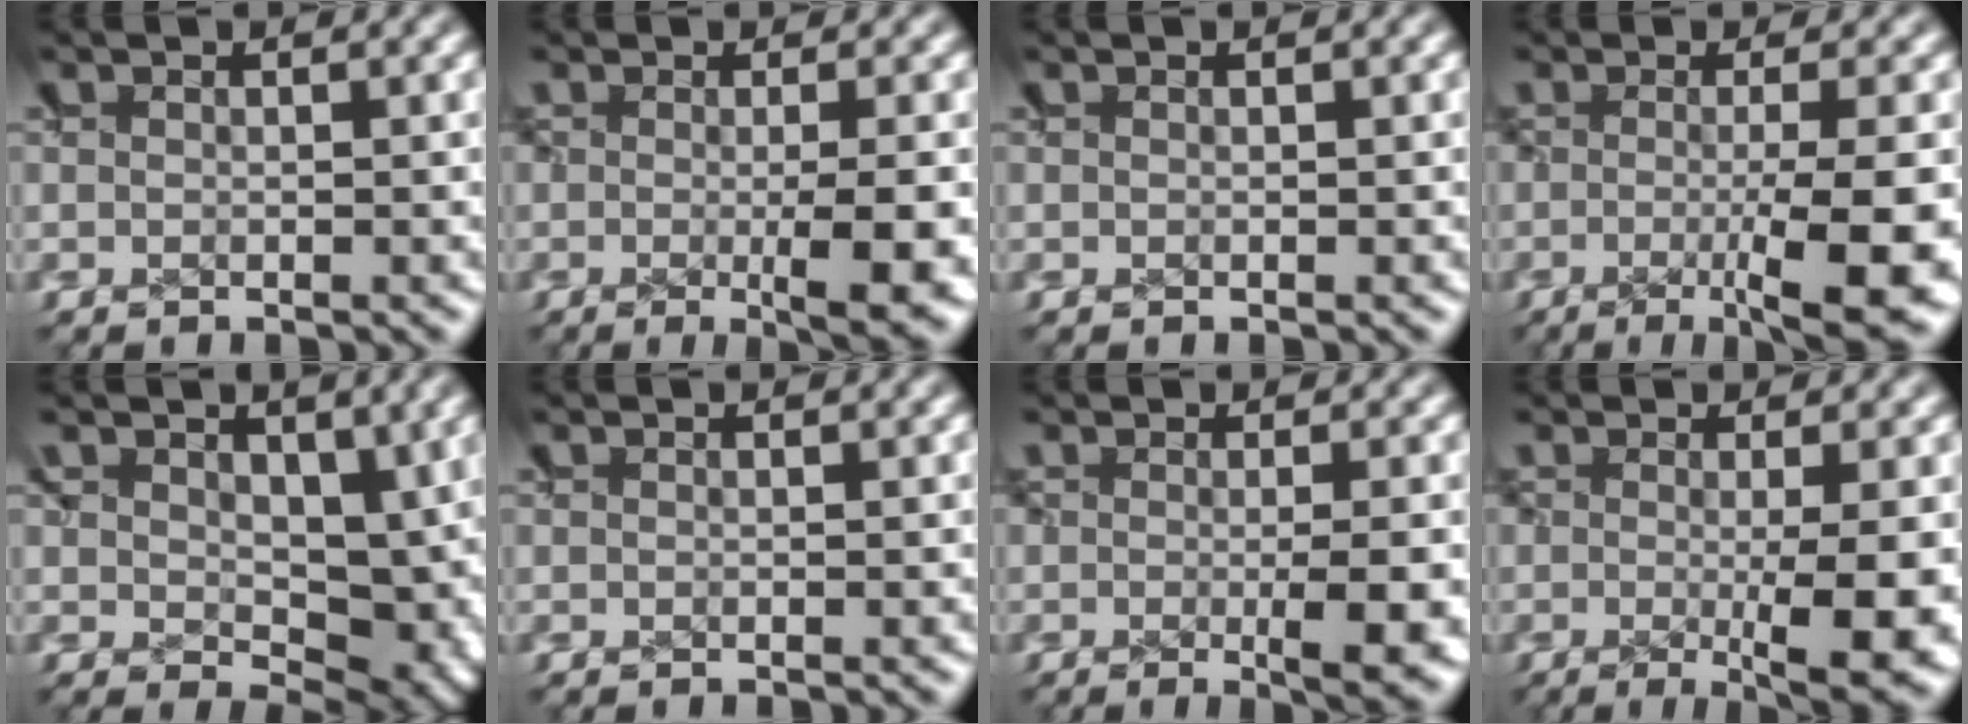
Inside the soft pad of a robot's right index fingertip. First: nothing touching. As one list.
[{"total": 4.6, "force": [-2.0, 1.2, 4.0], "torque": [-0.036, -0.006, -0.025]}, {"total": 0.0}, {"total": 7.2, "force": [-4.0, 1.6, 5.8], "torque": [-0.047, -0.013, -0.053]}, {"total": 4.6, "force": [-0.3, 3.4, 3.0], "torque": [-0.058, -0.032, 0.009]}, {"total": 0.0}, {"total": 3.3, "force": [-1.1, 0.9, 3.0], "torque": [-0.028, -0.004, -0.013]}, {"total": 6.2, "force": [-2.5, 1.7, 5.5], "torque": [-0.053, -0.018, -0.026]}]